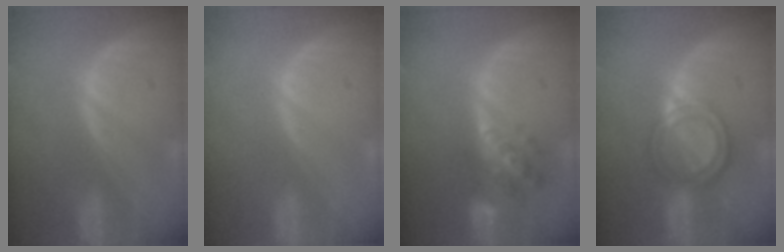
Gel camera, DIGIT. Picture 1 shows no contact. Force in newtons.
{"total": 0.0}
{"total": 6.1, "press": 5.9, "slide": 1.5}
{"total": 6.1, "press": 5.3, "slide": 3.0}